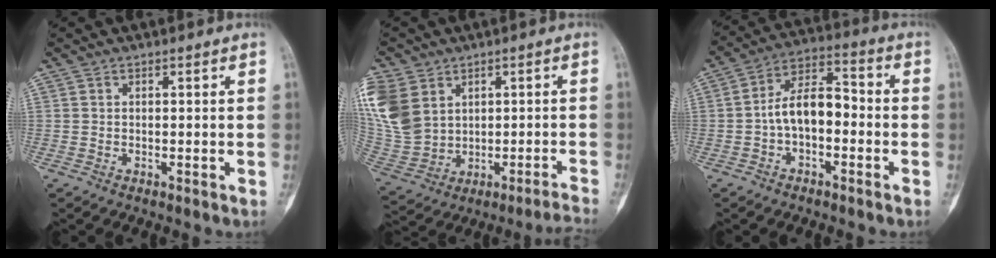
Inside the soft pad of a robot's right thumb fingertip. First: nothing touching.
{"total": 15.2, "force": [2.1, 11.7, 9.5], "torque": [-0.224, 0.050, 0.072]}
{"total": 9.9, "force": [-1.8, 5.7, 7.9], "torque": [-0.123, 0.044, -0.044]}